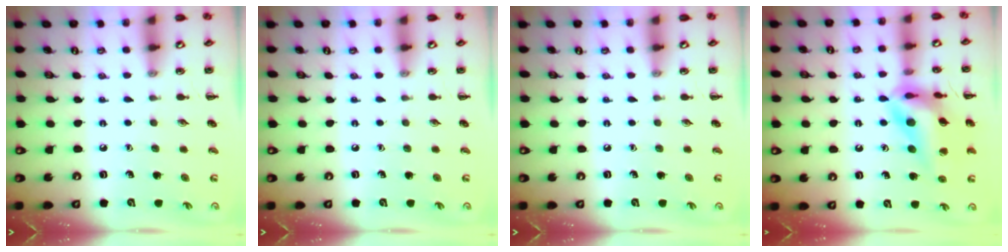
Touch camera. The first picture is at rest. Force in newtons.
{"total": 0.0}
{"total": 0.0}
{"total": 17.4, "press": 17.1, "slide": 2.9}